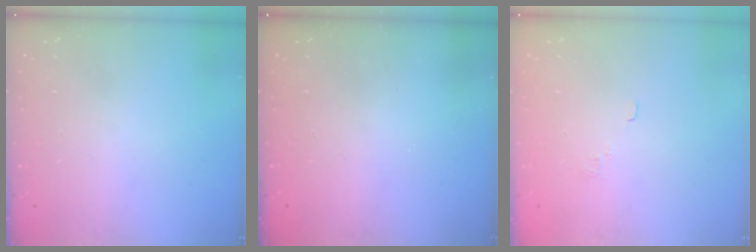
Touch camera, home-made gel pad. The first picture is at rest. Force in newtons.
{"total": 2.4, "press": 2.3, "slide": 0.8}
{"total": 1.8, "press": 1.3, "slide": 1.2}